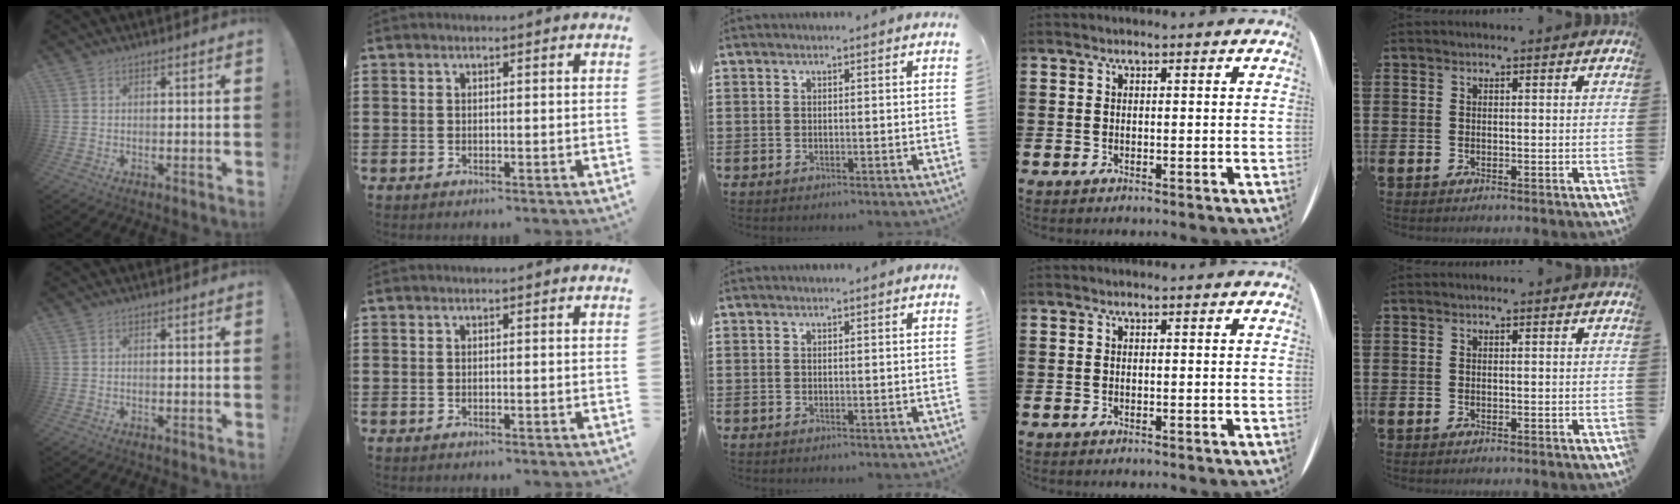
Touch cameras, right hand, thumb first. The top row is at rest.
{"thumb": {"total": 0.6, "force": [-0.5, 0.0, 0.3], "torque": [-0.004, 0.000, -0.010]}}